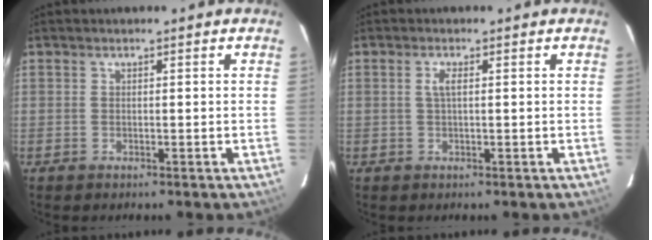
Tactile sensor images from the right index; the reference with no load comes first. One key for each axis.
{"total": 1.7, "fx": 0.3, "fy": 0.3, "fz": 1.6, "tx": -0.032, "ty": 0.002, "tz": 0.003}